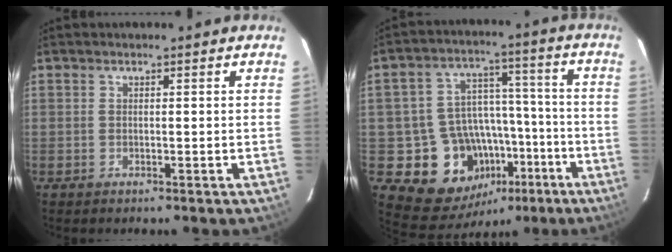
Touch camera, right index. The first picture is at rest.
{"total": 16.0, "force": [-7.3, 12.6, 6.6], "torque": [-0.130, 0.044, -0.077]}